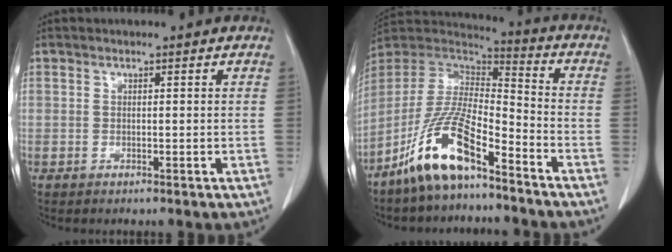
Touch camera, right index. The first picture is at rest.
{"total": 13.5, "force": [-9.0, 3.0, 9.7], "torque": [-0.200, 0.003, -0.170]}